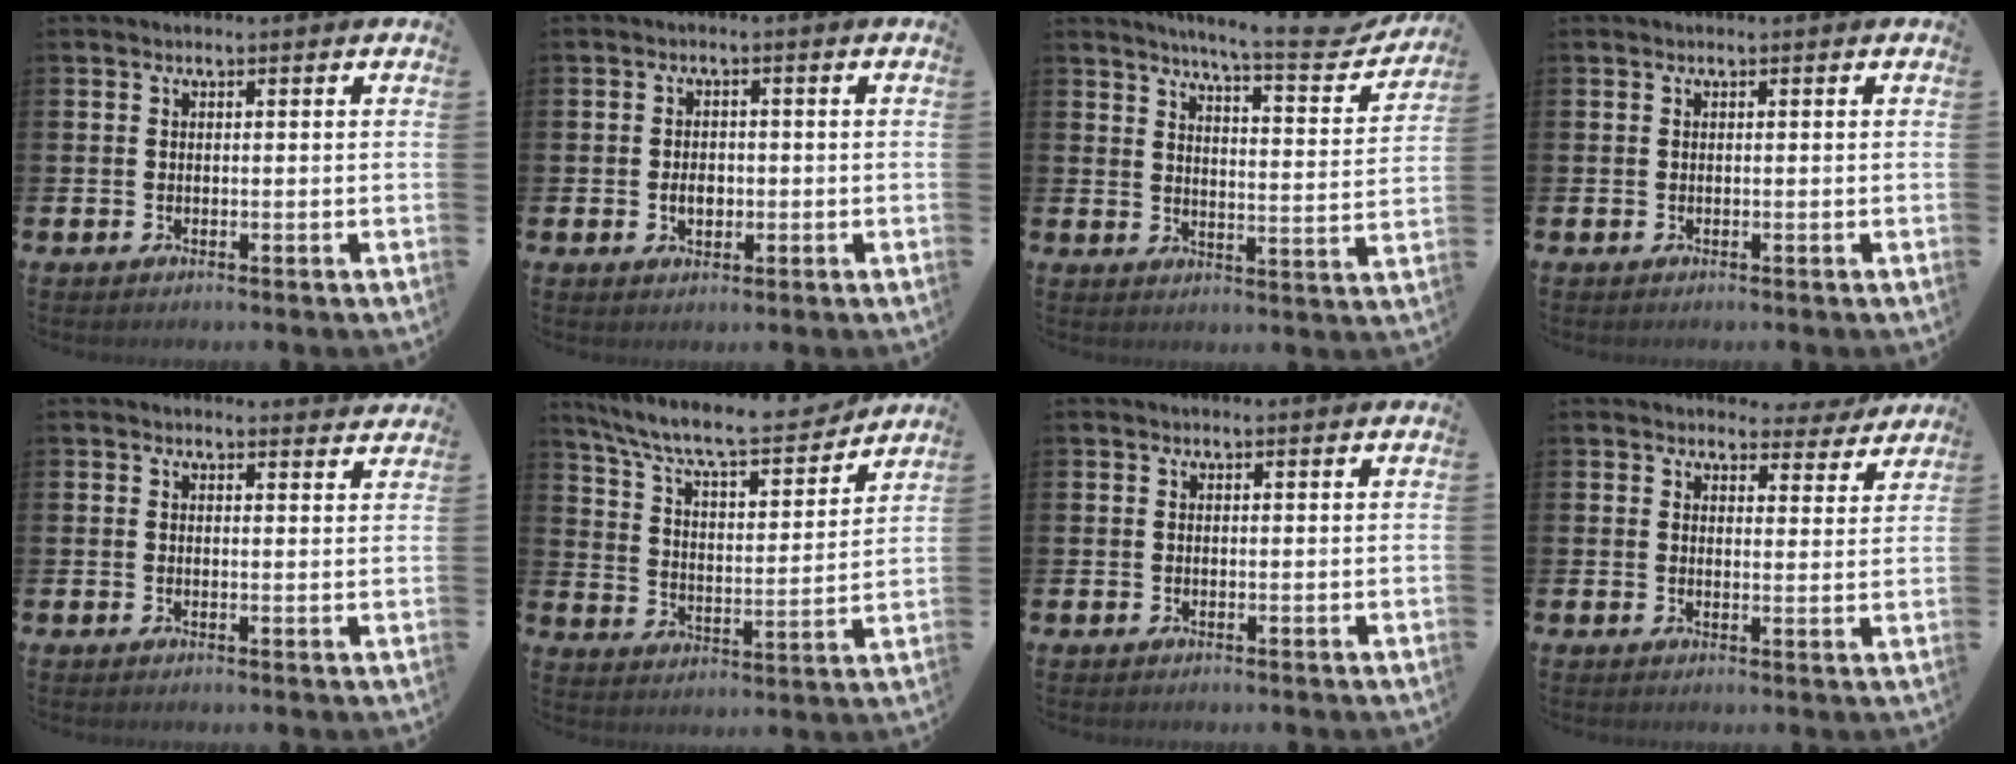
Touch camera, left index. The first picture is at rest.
{"total": 2.7, "force": [-0.4, 2.0, 1.9], "torque": [-0.019, -0.004, -0.014]}
{"total": 7.3, "force": [6.5, 0.7, 3.3], "torque": [-0.062, -0.050, 0.102]}
{"total": 0.0}
{"total": 1.8, "force": [1.7, 0.3, -0.1], "torque": [0.008, -0.009, 0.030]}
{"total": 9.9, "force": [9.0, 1.8, 3.7], "torque": [-0.109, -0.061, 0.153]}
{"total": 0.0}
{"total": 3.7, "force": [3.5, 1.2, 0.2], "torque": [0.001, -0.023, 0.060]}